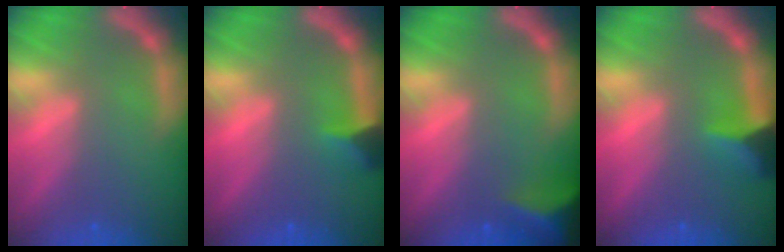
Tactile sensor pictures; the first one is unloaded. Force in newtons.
{"total": 2.4}
{"total": 7.0}
{"total": 4.0}